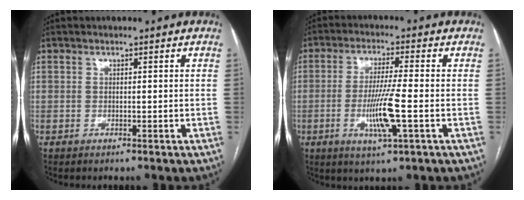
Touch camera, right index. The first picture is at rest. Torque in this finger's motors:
{"motor_torque": [0.73, 0.43, 0.26, 0.14]}